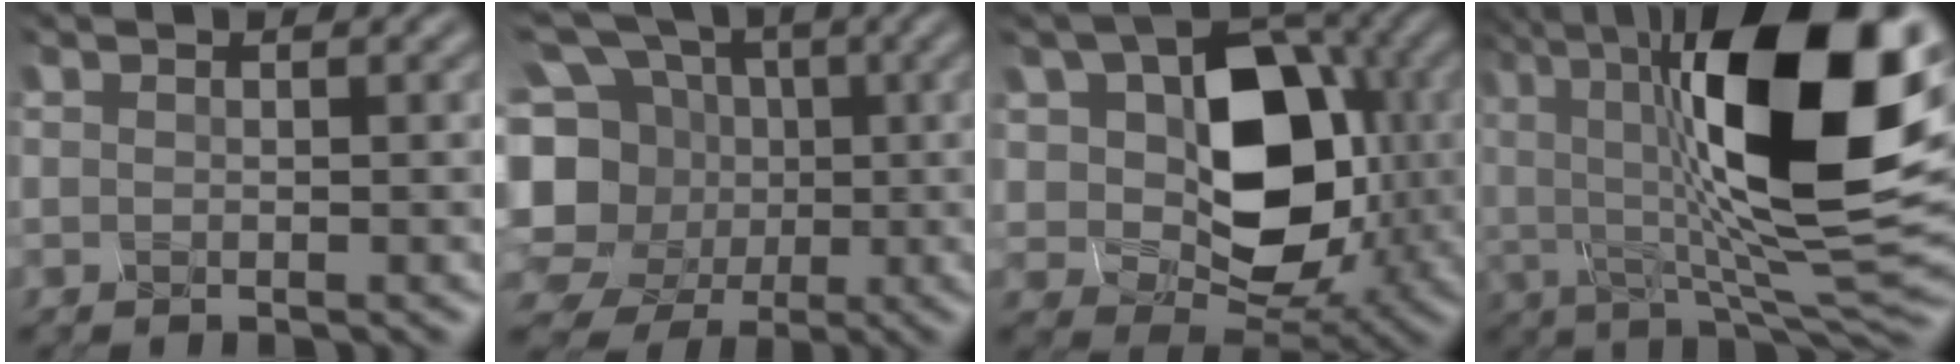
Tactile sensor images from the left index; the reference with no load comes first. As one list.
[{"total": 13.6, "force": [-2.3, 12.1, 5.7], "torque": [-0.153, 0.016, -0.064]}, {"total": 11.8, "force": [0.6, 8.1, 8.6], "torque": [-0.129, -0.002, 0.004]}, {"total": 17.2, "force": [3.1, 6.5, 15.6], "torque": [-0.242, 0.001, 0.034]}]